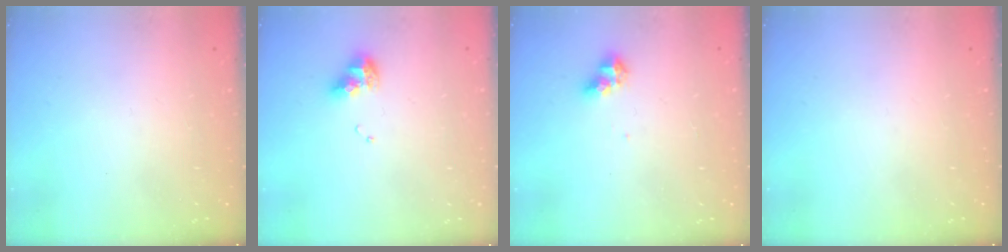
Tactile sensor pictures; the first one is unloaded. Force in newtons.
{"total": 10.1, "press": 10.1, "slide": 1.0}
{"total": 6.4, "press": 6.4, "slide": 0.3}
{"total": 0.0}